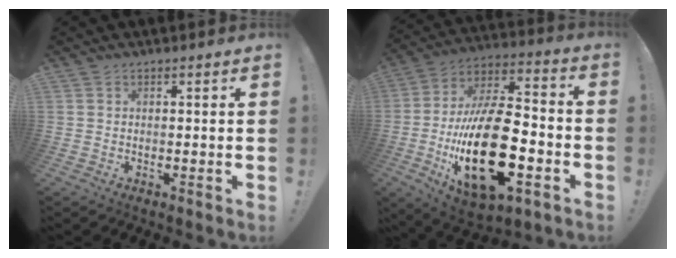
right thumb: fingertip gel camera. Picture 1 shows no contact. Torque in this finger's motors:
{"motor_torque": [2.53, 2.48, 2.28, -0.49, 0.94]}